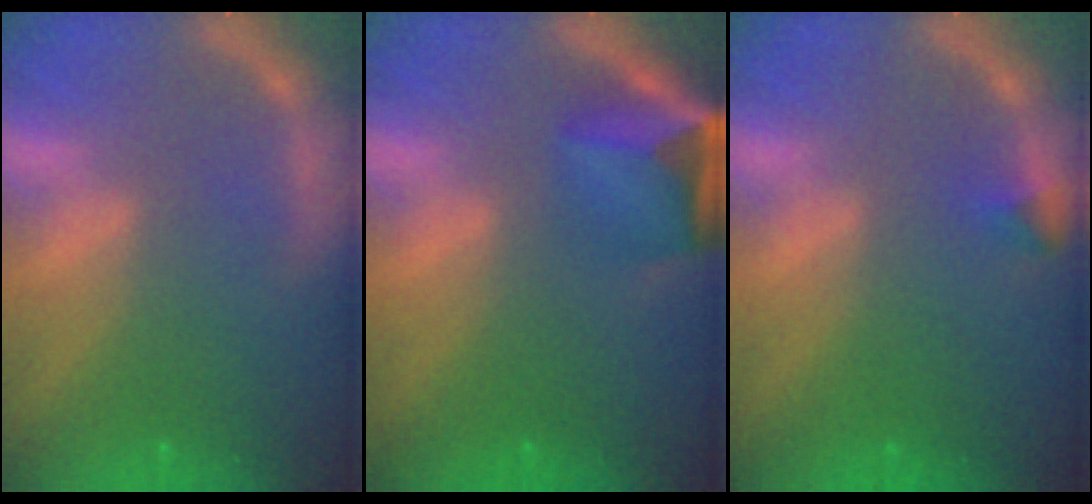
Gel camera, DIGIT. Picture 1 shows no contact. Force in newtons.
{"total": 6.9}
{"total": 0.9}